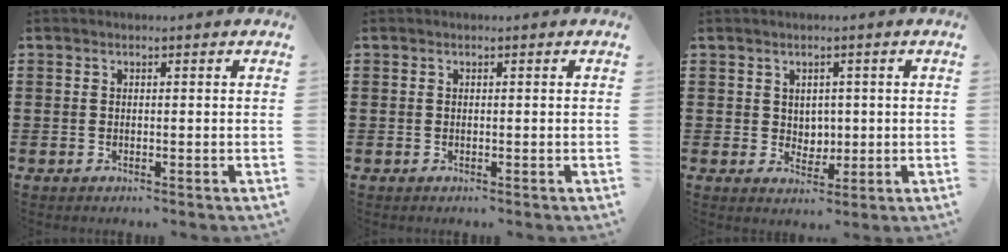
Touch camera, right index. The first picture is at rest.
{"total": 0.0}
{"total": 2.3, "force": [1.1, 2.0, 0.5], "torque": [-0.009, 0.008, 0.019]}